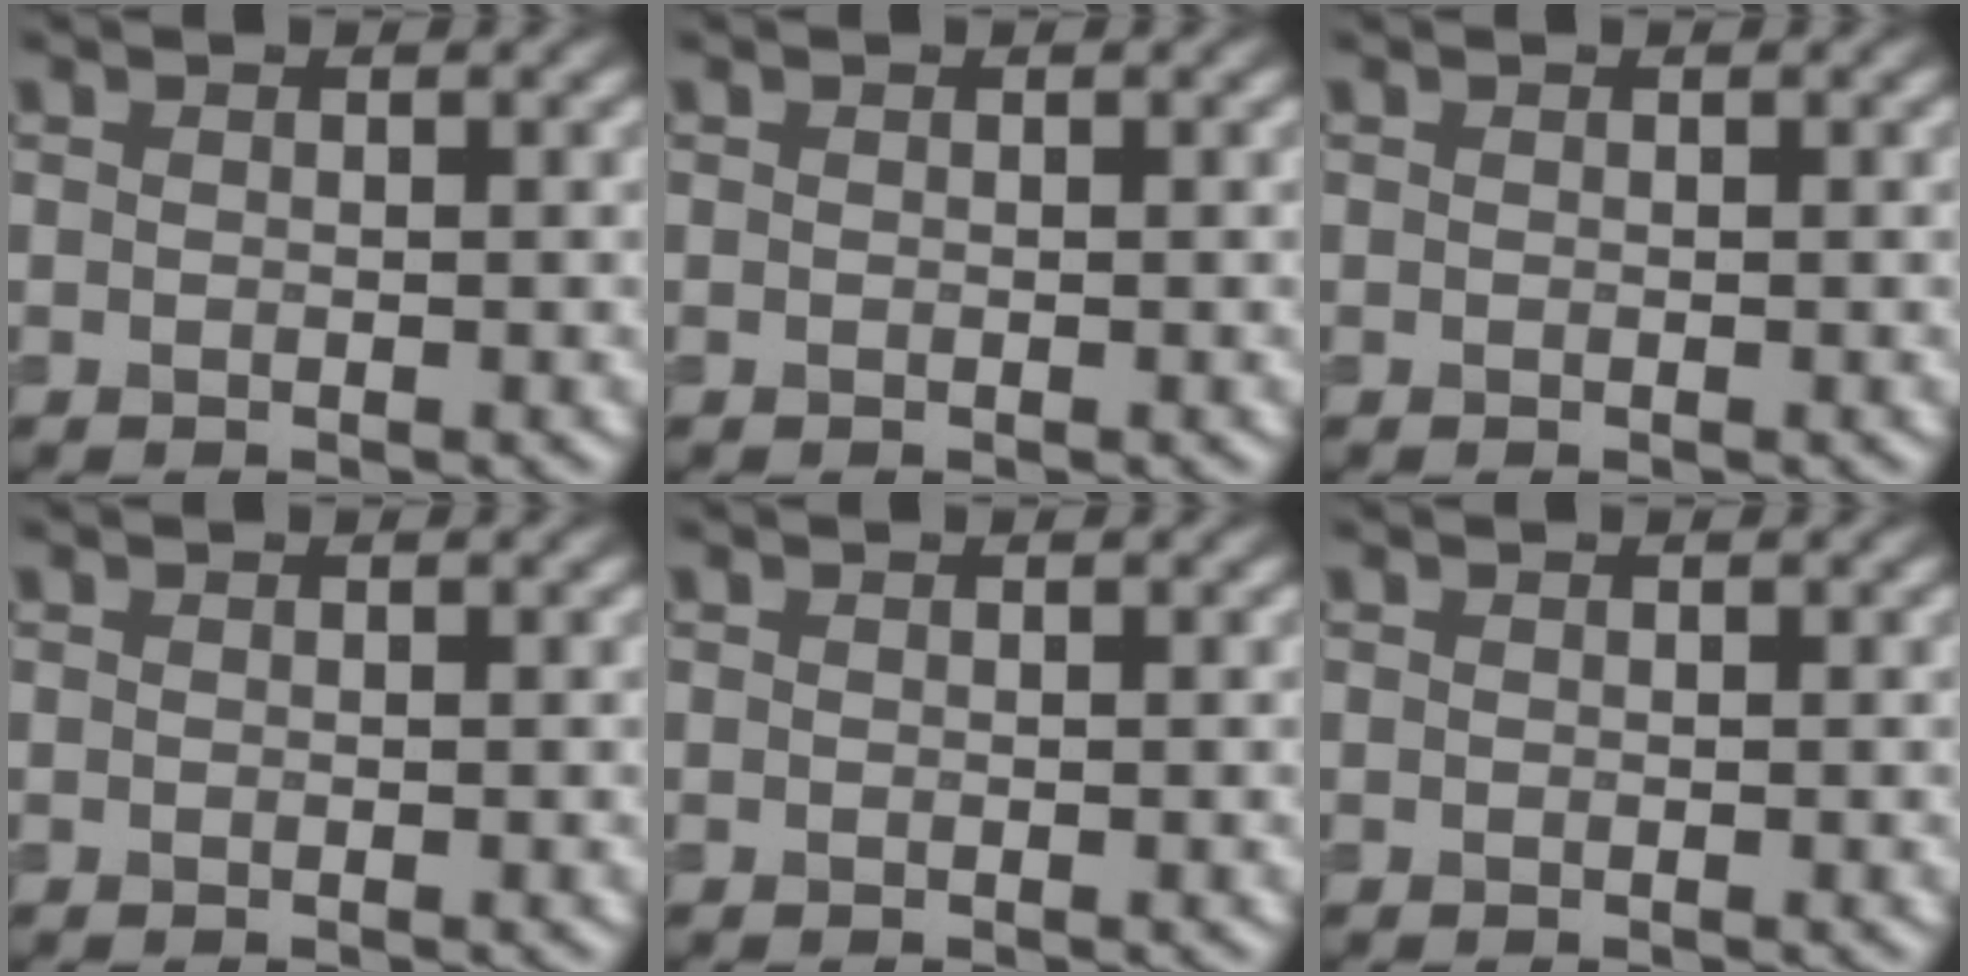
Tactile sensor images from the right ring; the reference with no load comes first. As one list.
[{"total": 0.0}, {"total": 0.0}, {"total": 0.0}, {"total": 0.0}, {"total": 0.0}]